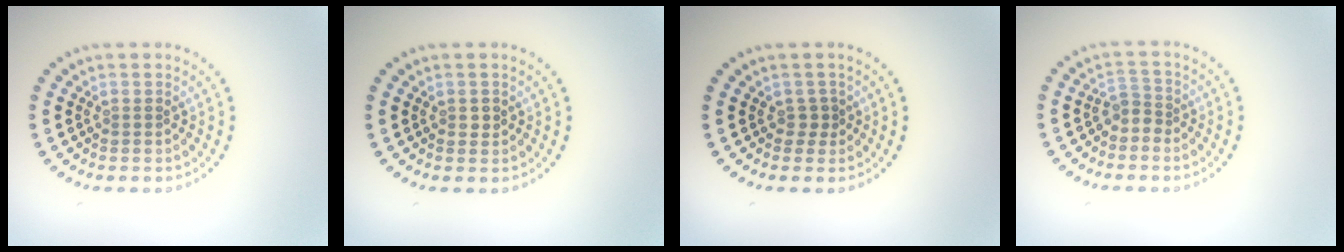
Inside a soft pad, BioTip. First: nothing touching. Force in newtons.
{"total": 0.7, "press": 0.7, "slide": 0.0}
{"total": 1.0, "press": 0.8, "slide": 0.6}
{"total": 1.8, "press": 1.2, "slide": 1.3}